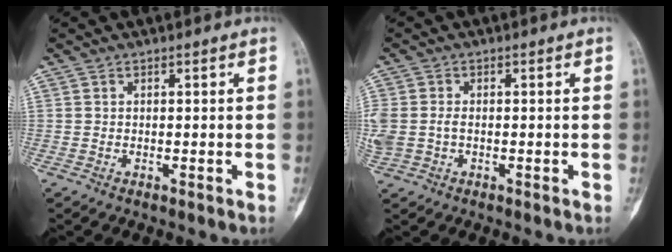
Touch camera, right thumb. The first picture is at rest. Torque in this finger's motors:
{"motor_torque": [0.05, 0.04, 0.35, 0.24, 0.05]}